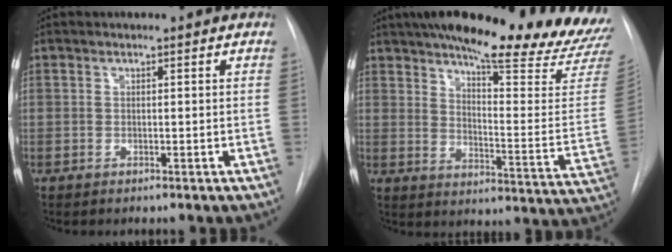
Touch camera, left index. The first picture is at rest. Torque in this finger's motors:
{"motor_torque": [0.88, -1.00, 0.42, 0.07]}